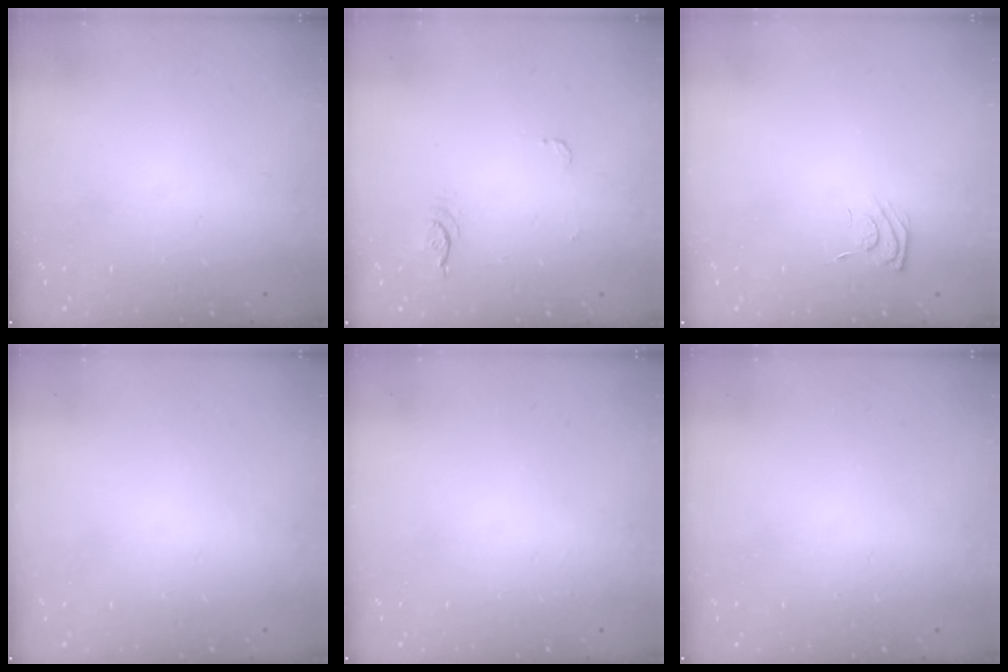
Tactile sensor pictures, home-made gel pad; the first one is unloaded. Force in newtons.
{"total": 3.8, "press": 3.4, "slide": 1.6}
{"total": 4.9, "press": 4.7, "slide": 1.1}
{"total": 0.0}
{"total": 5.0, "press": 5.0, "slide": 0.5}
{"total": 0.0}